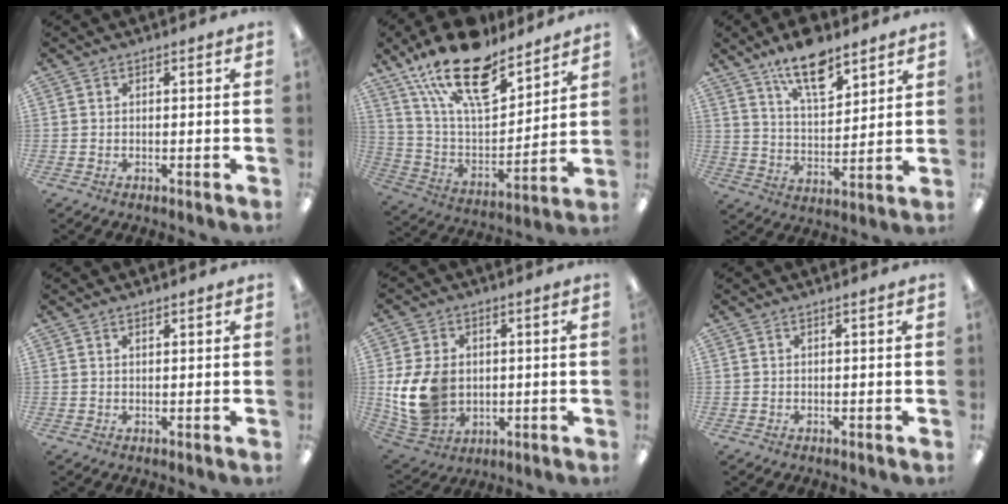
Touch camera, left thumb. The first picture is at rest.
{"total": 22.0, "force": [15.5, 9.2, 12.7], "torque": [-0.224, -0.092, 0.274]}
{"total": 12.8, "force": [9.5, 5.1, 7.0], "torque": [-0.114, -0.051, 0.165]}
{"total": 0.7, "force": [0.7, 0.2, -0.1], "torque": [-0.001, -0.001, 0.013]}
{"total": 13.3, "force": [-0.2, 10.5, 8.2], "torque": [-0.184, 0.005, 0.001]}
{"total": 0.5, "force": [0.3, -0.1, 0.4], "torque": [-0.006, 0.000, 0.005]}